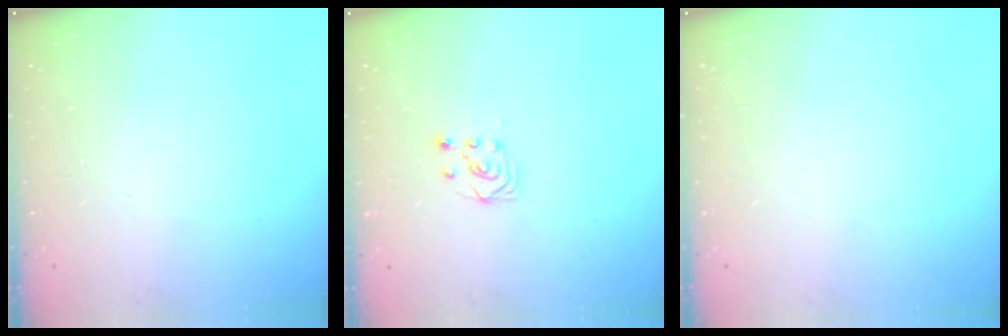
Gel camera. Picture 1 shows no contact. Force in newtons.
{"total": 2.5, "press": 2.2, "slide": 1.2}
{"total": 0.0}